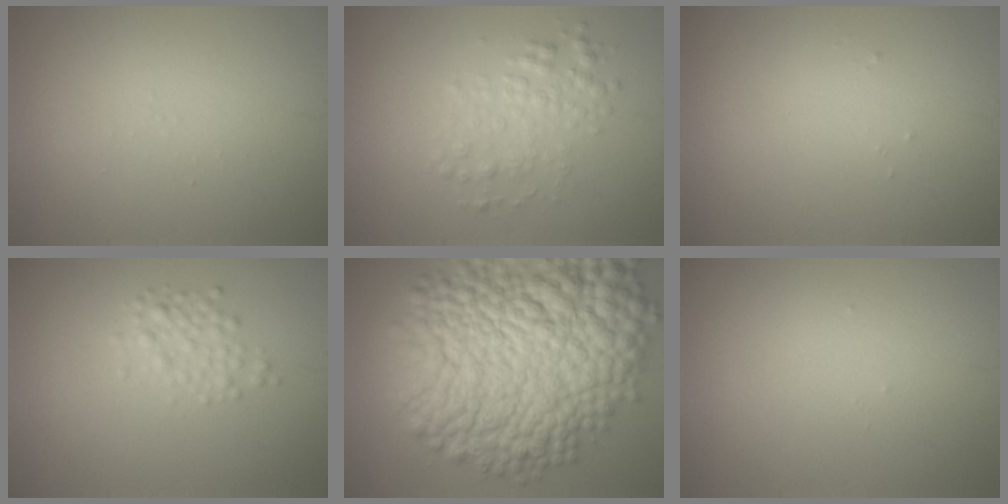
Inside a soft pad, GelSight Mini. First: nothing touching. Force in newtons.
{"total": 2.5, "press": 2.5, "slide": 0.0}
{"total": 0.0}
{"total": 1.9, "press": 1.9, "slide": 0.1}
{"total": 17.0, "press": 17.0, "slide": 0.3}
{"total": 0.0}